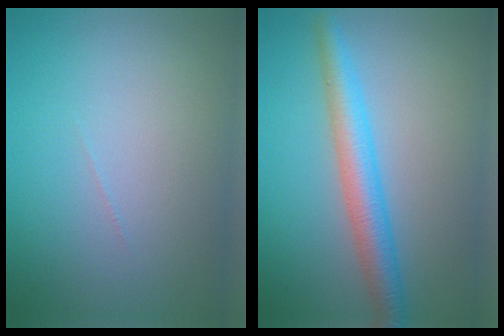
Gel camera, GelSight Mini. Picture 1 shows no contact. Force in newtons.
{"total": 4.3, "press": 4.3, "slide": 0.2}